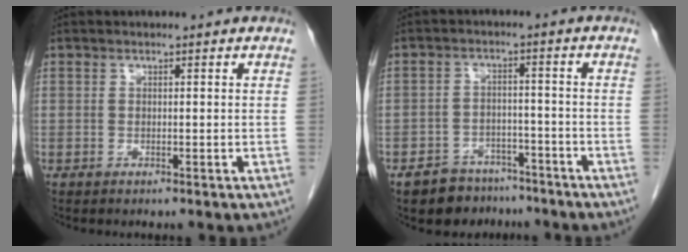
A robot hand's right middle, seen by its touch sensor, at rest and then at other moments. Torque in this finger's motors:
{"motor_torque": [0.78, -0.57, 0.19, 0.02]}